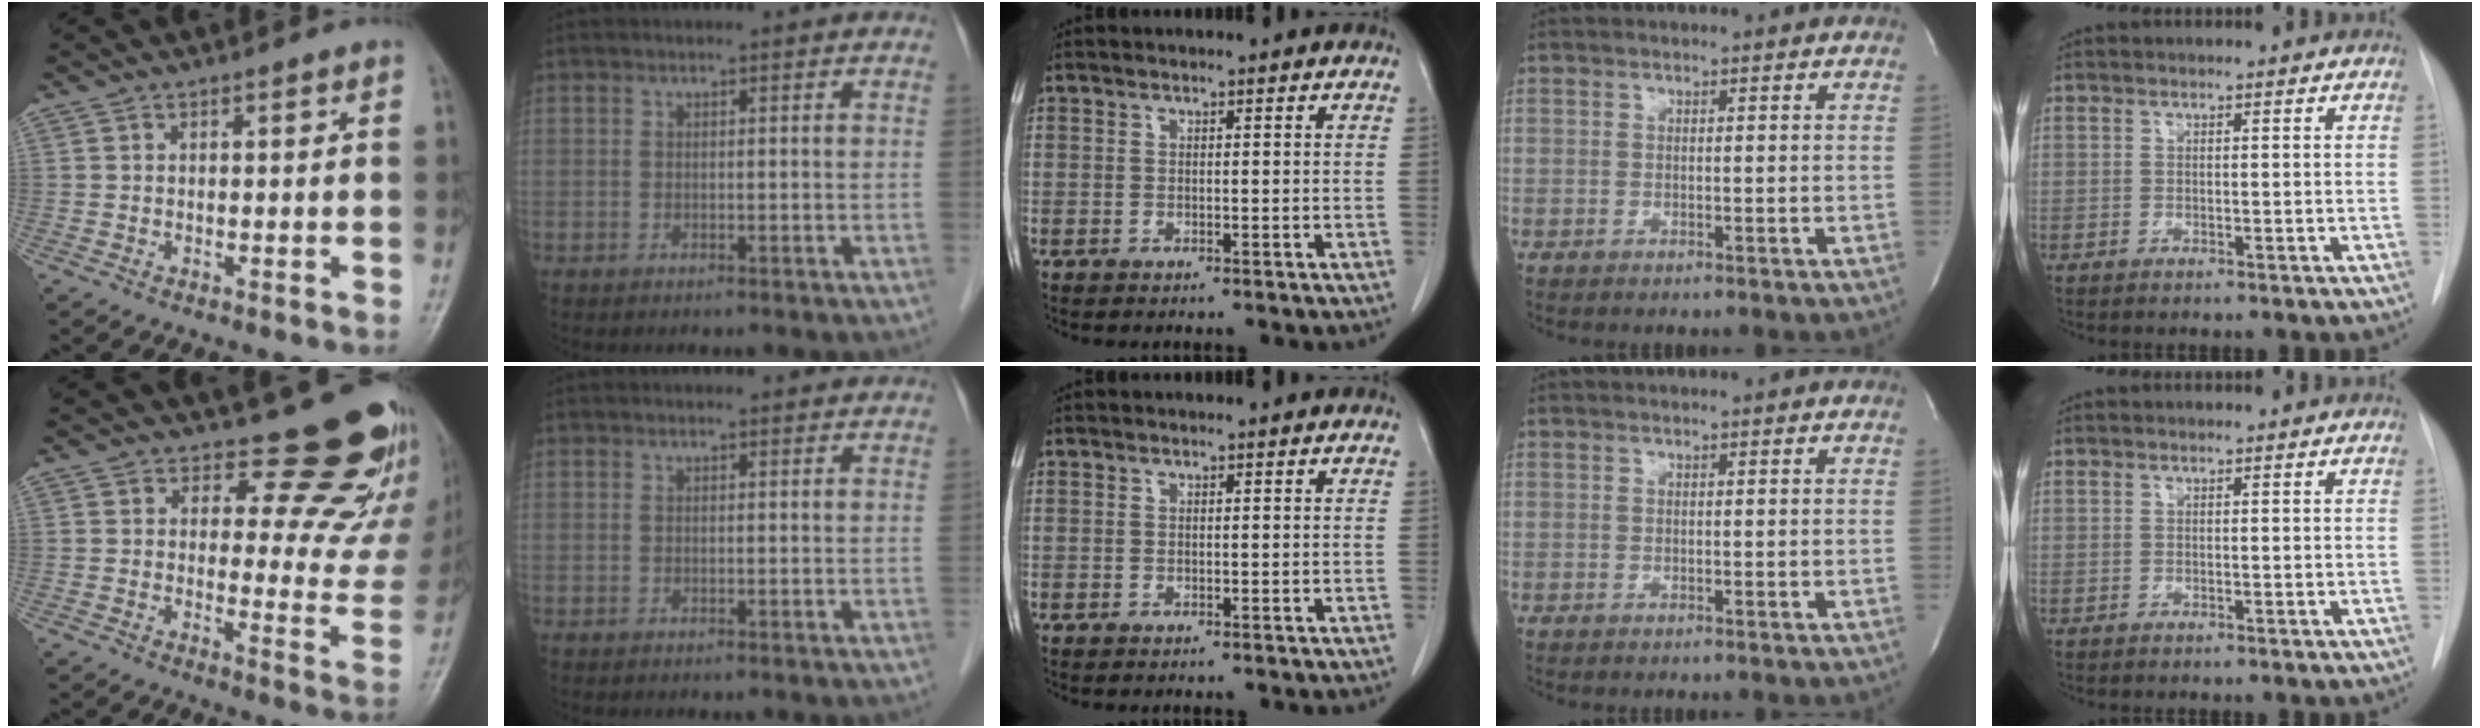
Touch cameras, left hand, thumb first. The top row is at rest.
{"thumb": {"total": 16.9, "force": [14.5, 6.9, 5.2], "torque": [0.002, -0.126, 0.152]}, "index": {"total": 1.3, "force": [1.3, 0.2, 0.1], "torque": [-0.011, 0.003, 0.018]}}